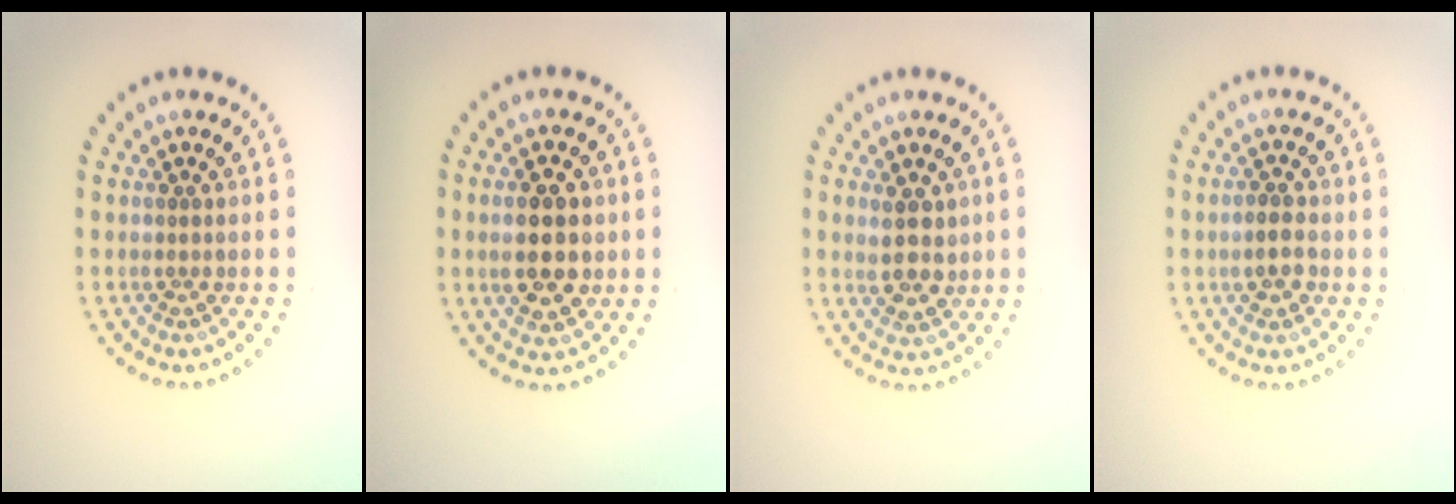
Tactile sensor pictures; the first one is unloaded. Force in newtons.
{"total": 5.0, "press": 5.0, "slide": 0.3}
{"total": 3.0, "press": 2.8, "slide": 0.9}
{"total": 2.2, "press": 2.2, "slide": 0.3}